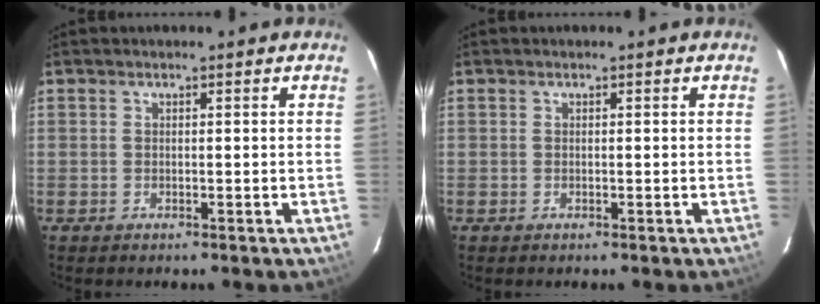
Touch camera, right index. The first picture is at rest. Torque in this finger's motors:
{"motor_torque": [0.00, 0.00, 0.00, 0.00]}